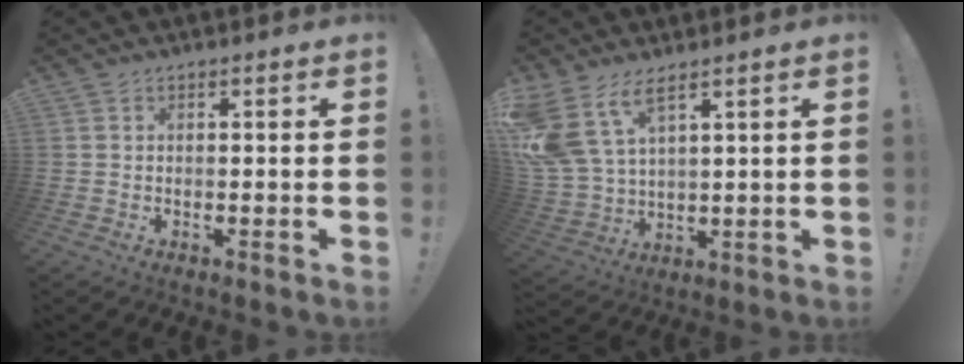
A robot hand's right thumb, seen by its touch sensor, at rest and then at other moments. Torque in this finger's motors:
{"motor_torque": [2.02, 2.53, 1.89, 0.88, 0.21]}